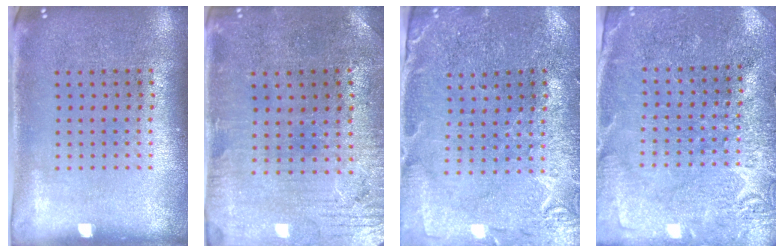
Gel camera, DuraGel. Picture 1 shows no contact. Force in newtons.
{"total": 0.7, "press": 0.5, "slide": 0.5}
{"total": 0.5, "press": 0.5, "slide": 0.2}
{"total": 2.8, "press": 2.8, "slide": 0.1}